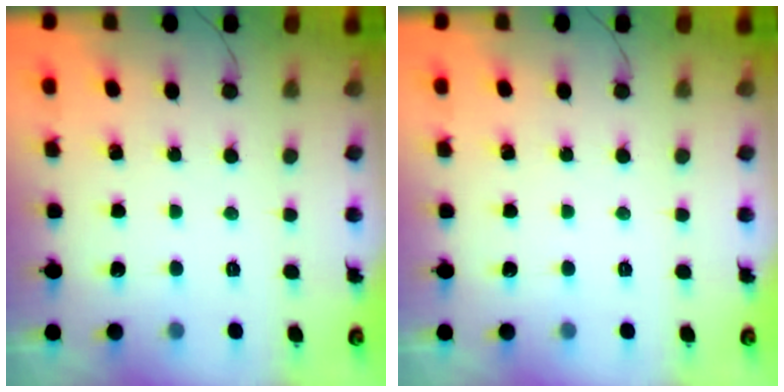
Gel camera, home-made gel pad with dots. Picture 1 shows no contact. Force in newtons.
{"total": 0.0}